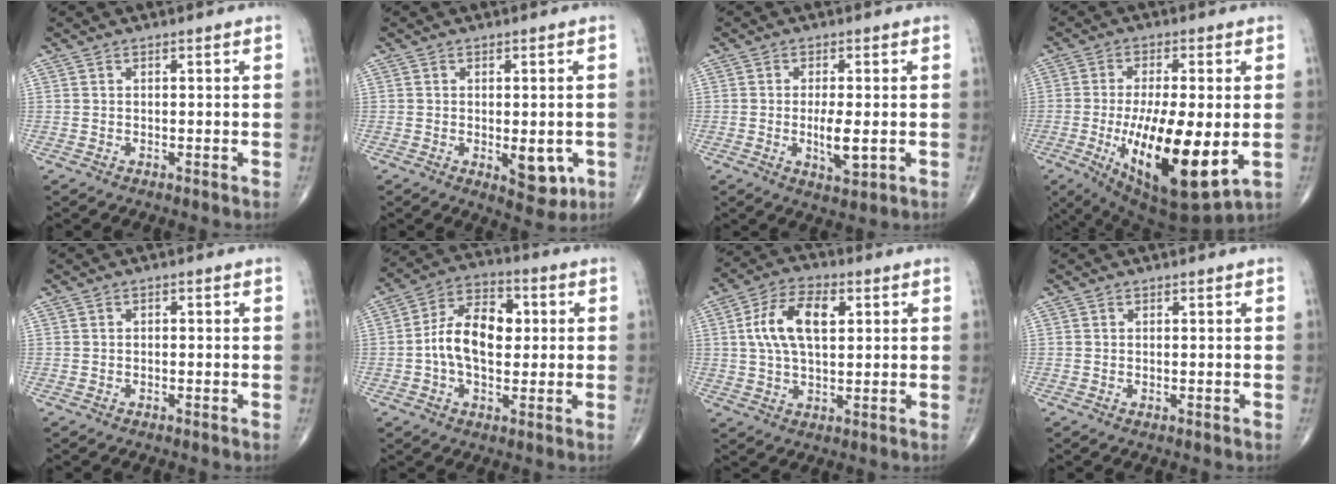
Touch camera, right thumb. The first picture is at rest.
{"total": 6.1, "force": [-1.4, 2.9, 5.1], "torque": [-0.048, -0.009, -0.012]}
{"total": 5.5, "force": [-0.8, 1.9, 5.1], "torque": [-0.089, -0.011, -0.011]}
{"total": 19.6, "force": [-3.5, 6.5, 18.2], "torque": [-0.322, -0.029, -0.039]}
{"total": 0.6, "force": [-0.1, 0.4, 0.4], "torque": [-0.003, 0.002, -0.005]}
{"total": 12.1, "force": [0.3, 7.5, 9.5], "torque": [-0.154, 0.025, -0.003]}
{"total": 11.2, "force": [2.5, 5.9, 9.2], "torque": [-0.170, 0.011, 0.042]}
{"total": 0.0}